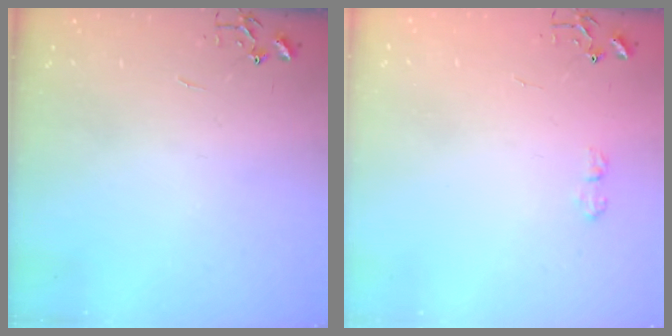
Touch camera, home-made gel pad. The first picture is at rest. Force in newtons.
{"total": 6.4, "press": 6.4, "slide": 0.9}